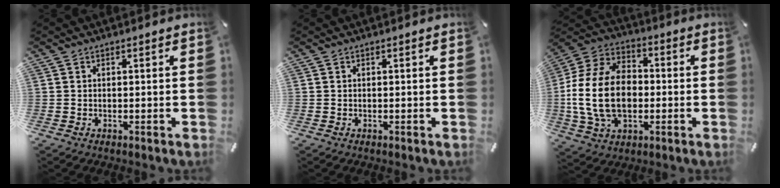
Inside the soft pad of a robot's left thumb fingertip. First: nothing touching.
{"total": 0.0}
{"total": 18.8, "force": [-2.0, 13.4, 13.0], "torque": [-0.302, 0.012, -0.040]}